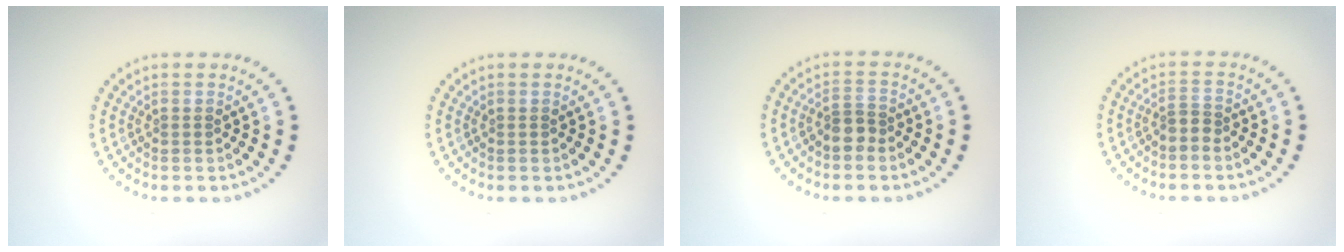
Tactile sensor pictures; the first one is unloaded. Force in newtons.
{"total": 0.0}
{"total": 2.1, "press": 1.7, "slide": 1.2}
{"total": 1.3, "press": 0.8, "slide": 0.9}